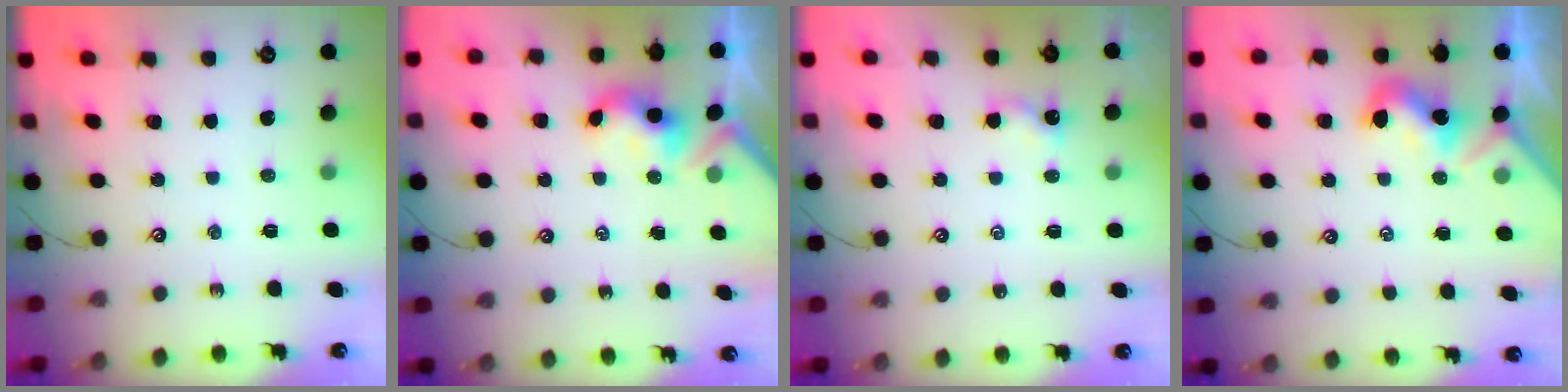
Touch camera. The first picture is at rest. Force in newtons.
{"total": 3.6, "press": 3.6, "slide": 0.4}
{"total": 0.6, "press": 0.5, "slide": 0.2}
{"total": 1.7, "press": 1.7, "slide": 0.1}